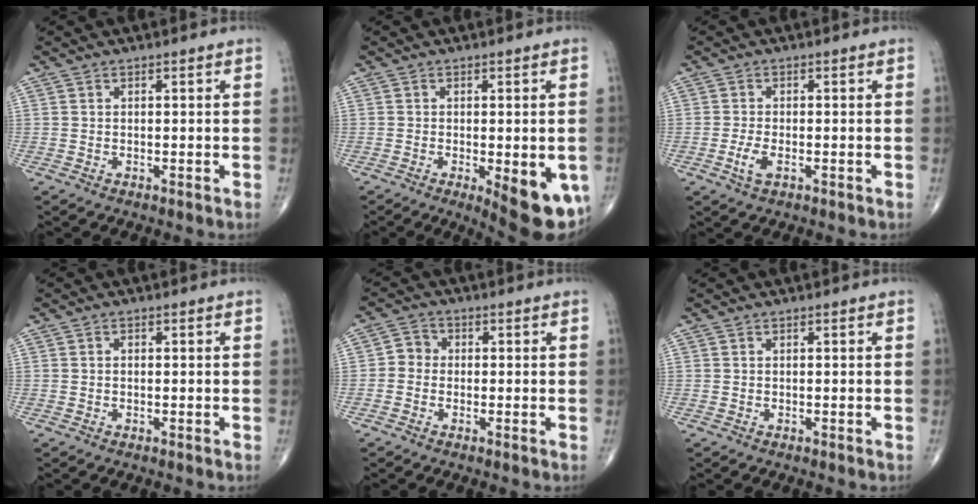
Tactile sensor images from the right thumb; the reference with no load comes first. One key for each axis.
{"total": 11.8, "fx": -3.9, "fy": 4.1, "fz": 10.3, "tx": -0.116, "ty": -0.014, "tz": -0.042}
{"total": 3.0, "fx": -1.0, "fy": 1.3, "fz": 2.5, "tx": -0.058, "ty": 0.000, "tz": -0.020}
{"total": 0.7, "fx": 0.0, "fy": 0.4, "fz": 0.5, "tx": -0.012, "ty": 0.001, "tz": 0.000}
{"total": 3.2, "fx": -0.6, "fy": 2.8, "fz": 1.3, "tx": -0.006, "ty": 0.008, "tz": -0.024}
{"total": 0.0}